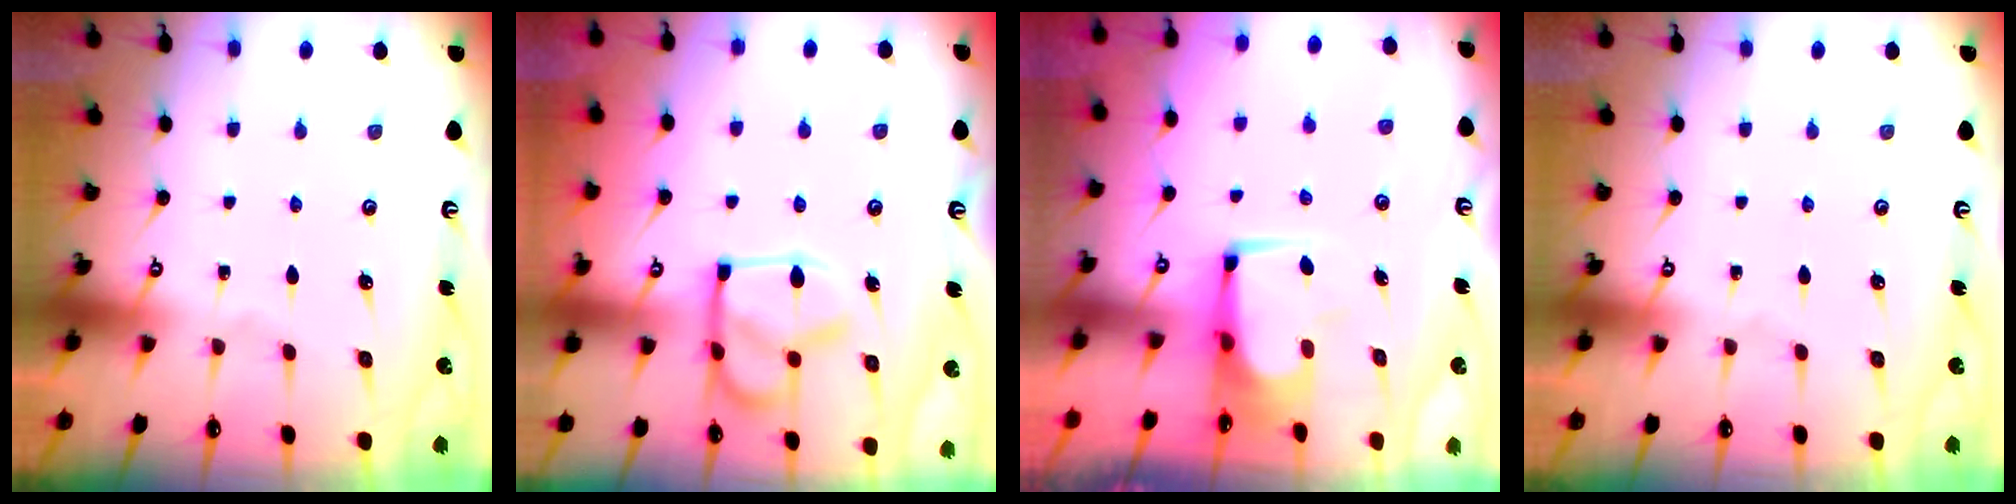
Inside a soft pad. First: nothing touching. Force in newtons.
{"total": 14.2, "press": 14.2, "slide": 1.3}
{"total": 1.6, "press": 1.5, "slide": 0.2}
{"total": 0.0}